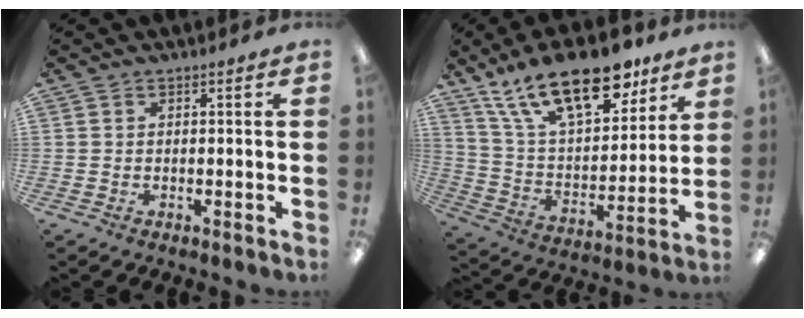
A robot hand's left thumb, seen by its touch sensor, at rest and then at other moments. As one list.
[{"total": 22.8, "force": [15.4, 9.9, 13.6], "torque": [-0.229, -0.082, 0.270]}]